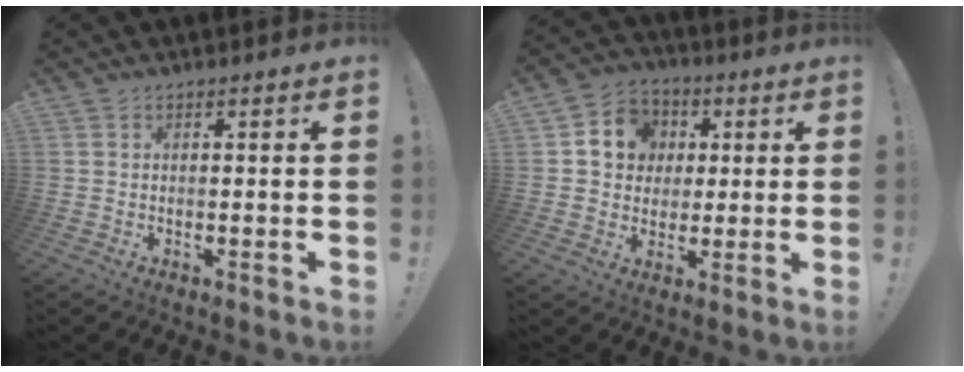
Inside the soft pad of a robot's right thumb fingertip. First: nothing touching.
{"total": 10.6, "force": [2.2, 9.7, 3.7], "torque": [-0.054, 0.003, 0.050]}